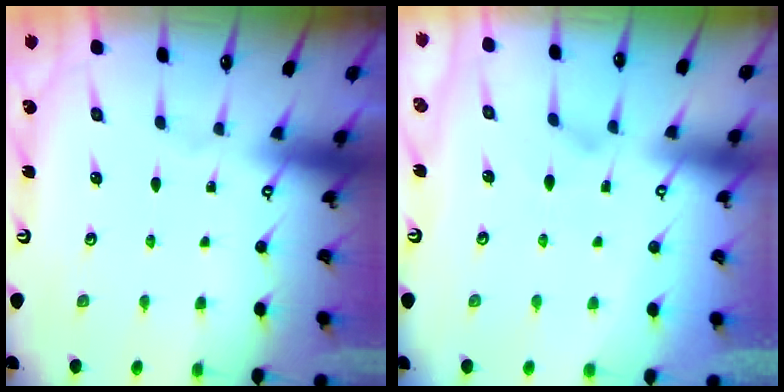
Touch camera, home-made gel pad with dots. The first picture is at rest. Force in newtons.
{"total": 2.8, "press": 2.6, "slide": 1.1}